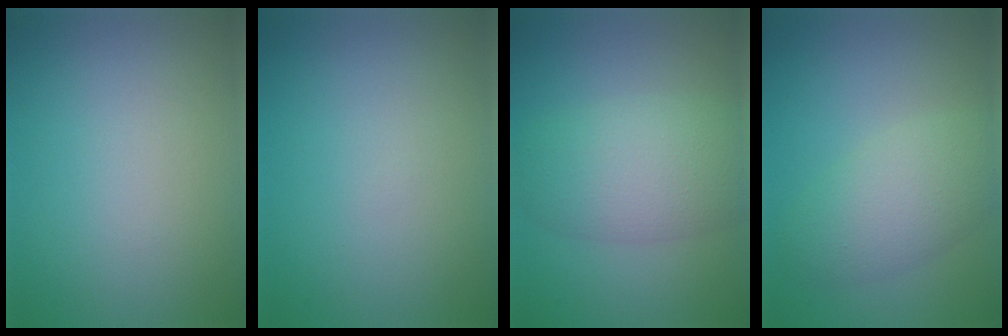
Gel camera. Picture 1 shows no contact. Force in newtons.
{"total": 0.0}
{"total": 6.2, "press": 6.2, "slide": 0.4}
{"total": 4.4, "press": 4.4, "slide": 0.3}